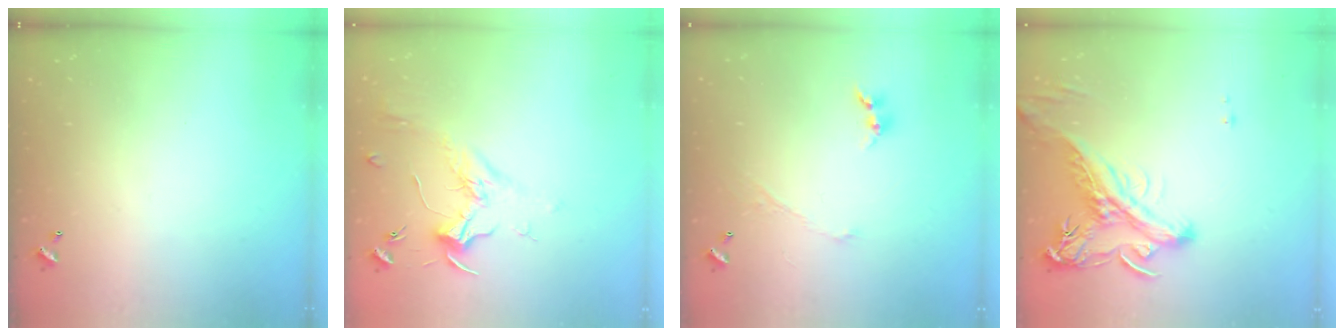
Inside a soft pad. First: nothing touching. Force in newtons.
{"total": 1.7, "press": 1.5, "slide": 0.8}
{"total": 1.0, "press": 0.9, "slide": 0.4}
{"total": 4.2, "press": 3.8, "slide": 1.6}